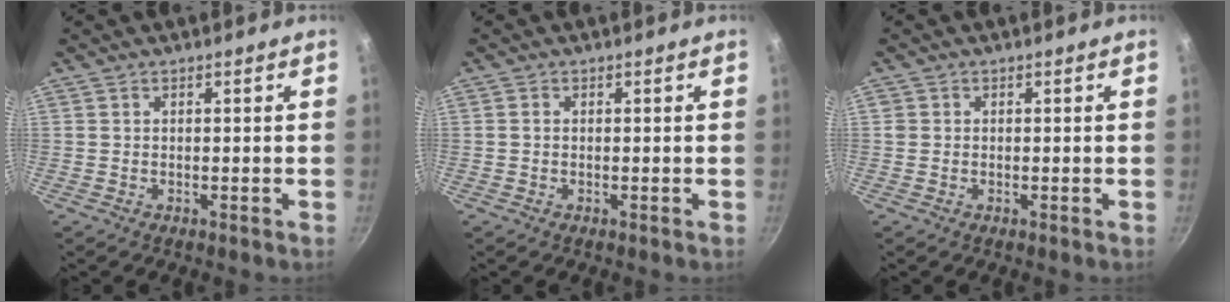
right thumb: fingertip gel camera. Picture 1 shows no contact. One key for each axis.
{"total": 0.5, "fx": -0.1, "fy": 0.5, "fz": 0.3, "tx": -0.004, "ty": 0.004, "tz": -0.002}
{"total": 1.0, "fx": 0.2, "fy": 0.9, "fz": 0.2, "tx": -0.001, "ty": 0.004, "tz": 0.001}